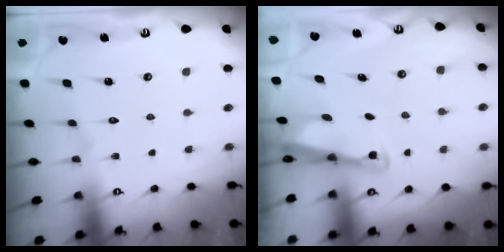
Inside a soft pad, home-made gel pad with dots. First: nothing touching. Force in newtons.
{"total": 2.6, "press": 2.6, "slide": 0.2}